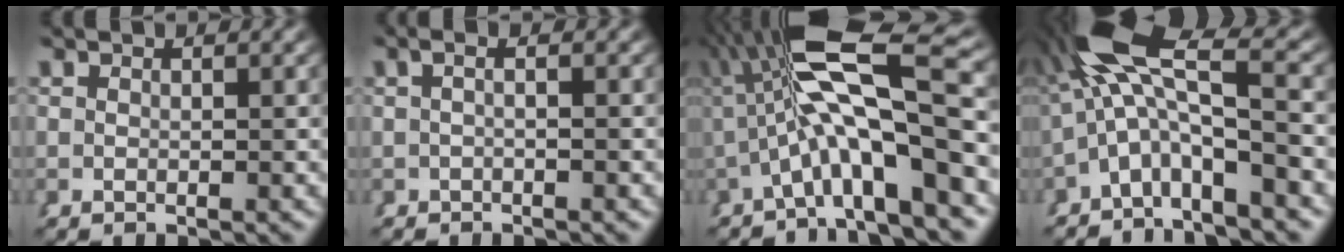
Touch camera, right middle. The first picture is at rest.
{"total": 1.5, "force": [0.1, -0.2, 1.5], "torque": [-0.012, 0.016, -0.006]}
{"total": 10.1, "force": [2.2, 2.9, 9.4], "torque": [-0.133, 0.014, 0.037]}
{"total": 7.7, "force": [1.3, 3.4, 6.8], "torque": [-0.138, -0.007, 0.026]}